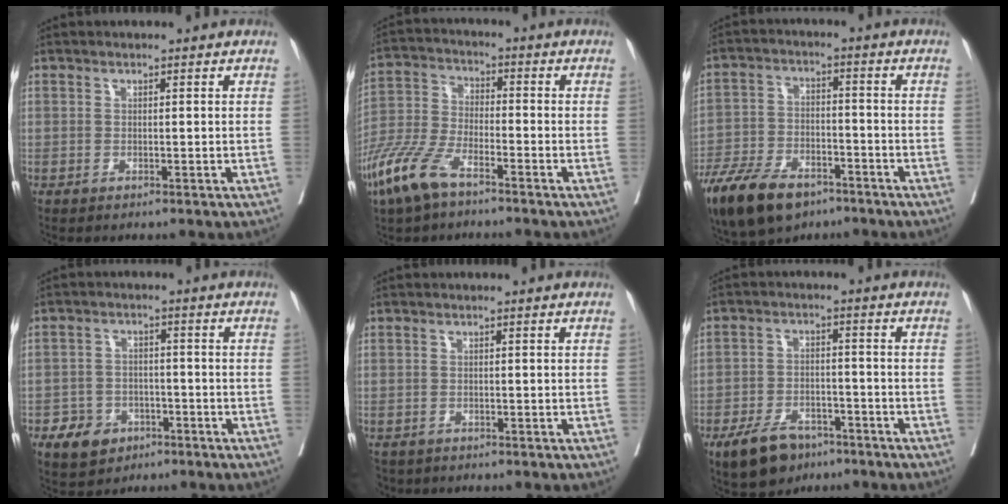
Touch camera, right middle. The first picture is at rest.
{"total": 9.8, "force": [-6.5, 3.0, 6.6], "torque": [-0.161, -0.017, -0.133]}
{"total": 13.5, "force": [-9.5, 6.1, 7.5], "torque": [-0.150, -0.016, -0.167]}
{"total": 5.7, "force": [-3.1, 4.4, 1.9], "torque": [-0.034, 0.006, -0.041]}
{"total": 2.9, "force": [-2.4, 1.6, 0.4], "torque": [-0.007, -0.003, -0.039]}
{"total": 8.1, "force": [-5.6, 4.3, 4.1], "torque": [-0.081, -0.002, -0.091]}